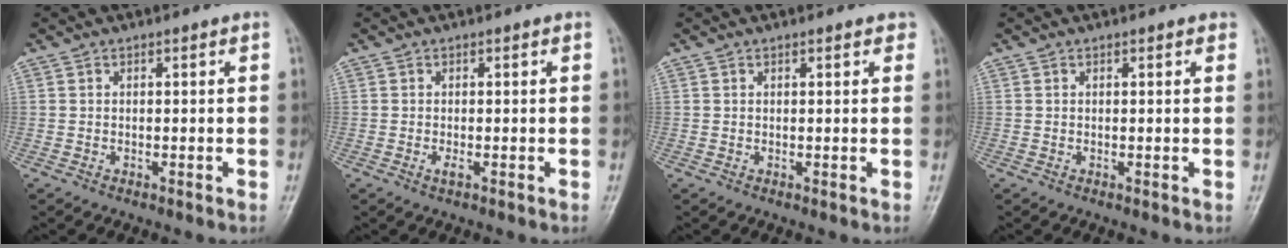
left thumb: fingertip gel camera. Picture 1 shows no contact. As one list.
[{"total": 1.2, "force": [-0.2, 0.2, 1.1], "torque": [-0.018, 0.000, -0.003]}, {"total": 1.5, "force": [1.0, 0.6, 1.0], "torque": [-0.006, 0.000, 0.008]}, {"total": 1.0, "force": [0.7, 0.3, 0.7], "torque": [-0.010, 0.000, 0.005]}]